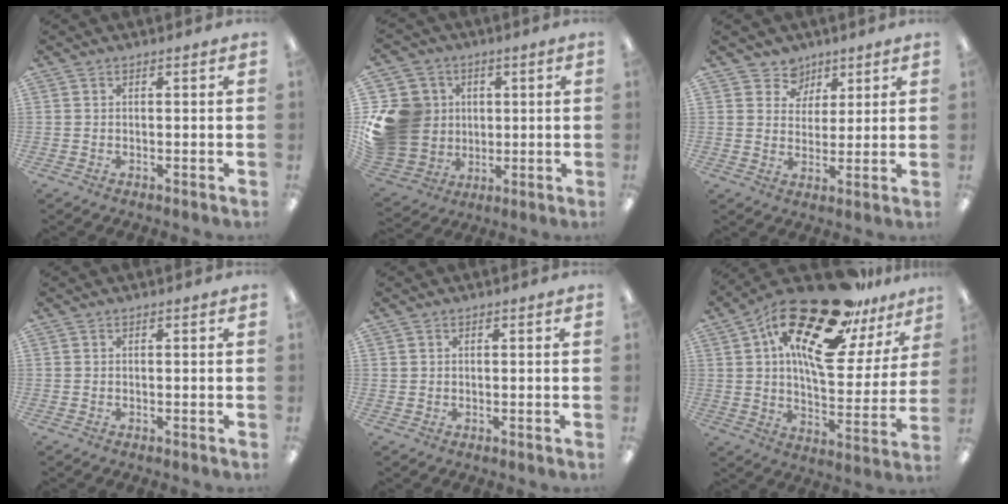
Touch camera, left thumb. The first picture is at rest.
{"total": 18.5, "force": [1.7, 16.7, 7.8], "torque": [-0.174, 0.009, 0.052]}
{"total": 6.6, "force": [4.1, 5.1, 0.1], "torque": [-0.008, -0.025, 0.076]}
{"total": 0.0}
{"total": 0.8, "force": [0.3, 0.7, -0.1], "torque": [0.001, 0.004, 0.005]}
{"total": 25.7, "force": [16.4, 10.0, 17.1], "torque": [-0.271, -0.096, 0.274]}